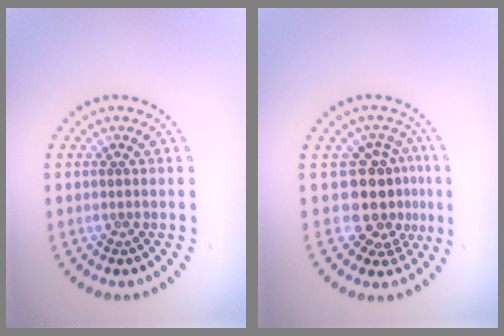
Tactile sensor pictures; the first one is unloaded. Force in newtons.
{"total": 4.3, "press": 3.4, "slide": 2.6}